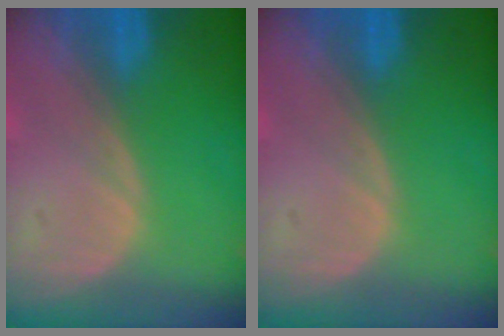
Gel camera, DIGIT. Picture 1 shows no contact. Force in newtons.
{"total": 0.0}